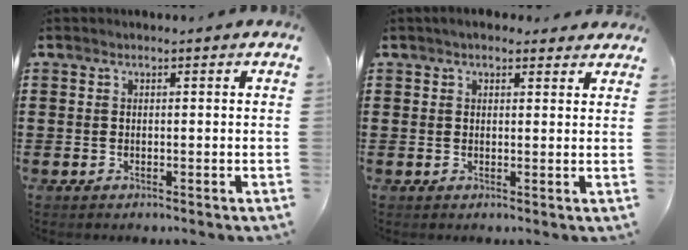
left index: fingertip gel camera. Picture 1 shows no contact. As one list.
[{"total": 2.5, "force": [2.1, 1.1, 0.9], "torque": [-0.023, 0.006, 0.038]}]